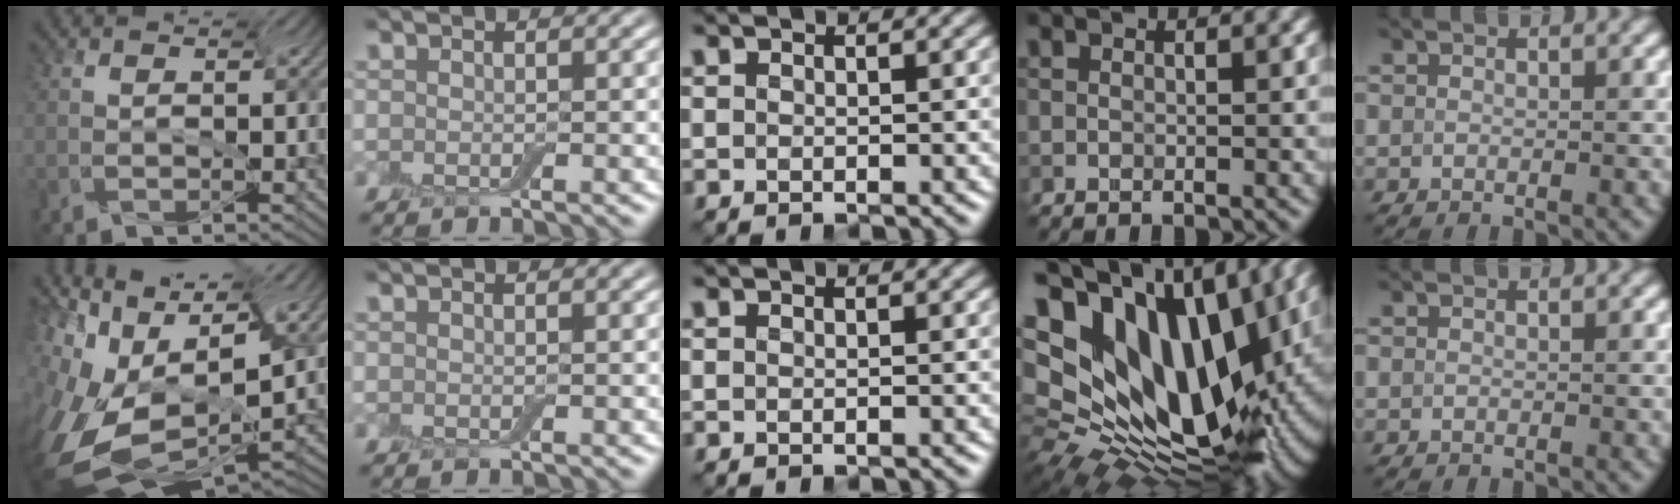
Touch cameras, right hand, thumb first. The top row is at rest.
{"thumb": {"total": 14.3, "force": [-5.6, 7.5, 10.8], "torque": [-0.247, -0.025, -0.082]}, "ring": {"total": 22.0, "force": [6.8, 13.6, 15.9], "torque": [-0.289, -0.011, 0.157]}}